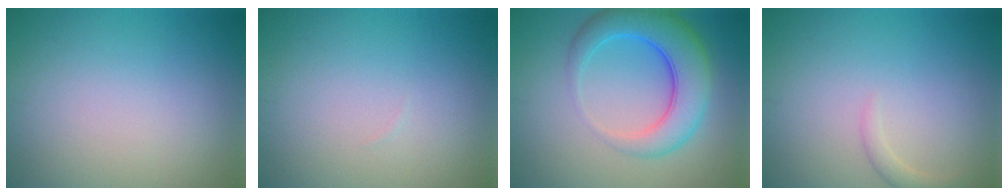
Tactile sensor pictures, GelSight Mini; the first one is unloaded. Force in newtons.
{"total": 0.0}
{"total": 6.6, "press": 6.5, "slide": 0.4}
{"total": 1.2, "press": 1.2, "slide": 0.1}